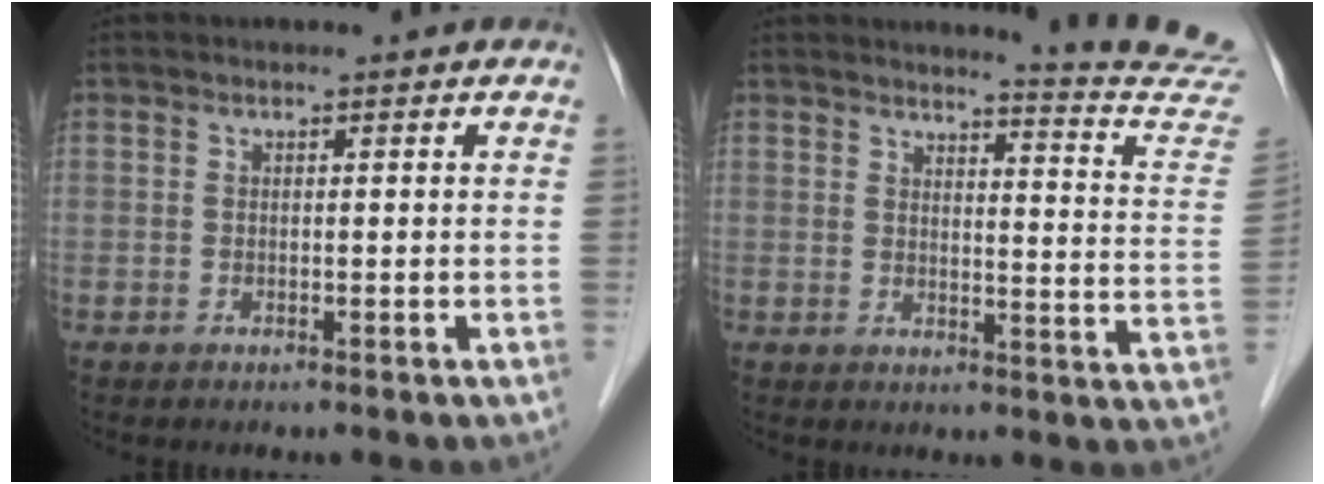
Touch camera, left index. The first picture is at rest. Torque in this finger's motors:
{"motor_torque": [0.53, -0.63, 0.27, 0.04]}